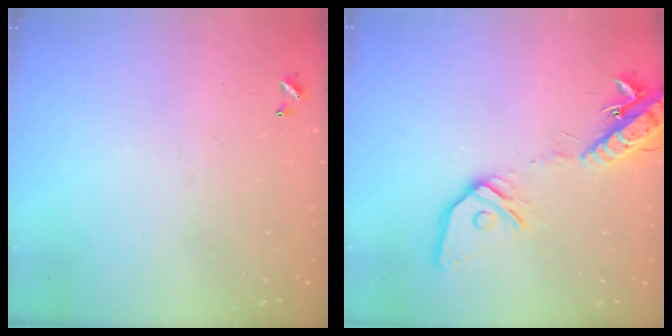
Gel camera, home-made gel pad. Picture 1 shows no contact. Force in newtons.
{"total": 18.0, "press": 17.6, "slide": 3.9}